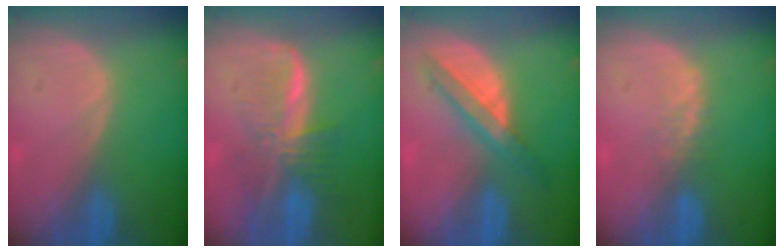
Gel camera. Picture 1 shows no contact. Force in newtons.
{"total": 8.1, "press": 6.9, "slide": 4.2}
{"total": 5.7, "press": 5.5, "slide": 1.3}
{"total": 1.9, "press": 1.8, "slide": 0.5}